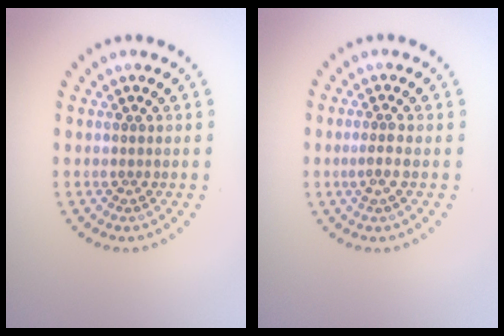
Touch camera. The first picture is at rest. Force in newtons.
{"total": 1.5, "press": 1.2, "slide": 0.8}